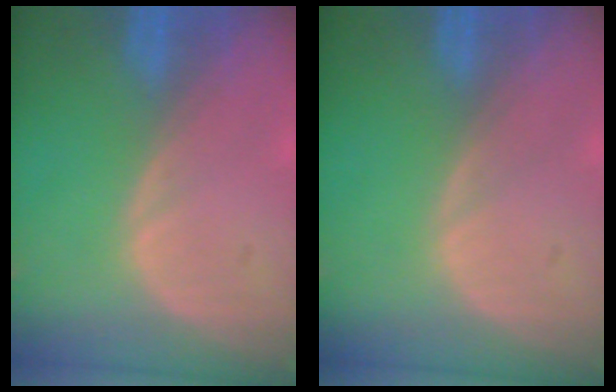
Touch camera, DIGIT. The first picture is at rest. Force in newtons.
{"total": 0.0}